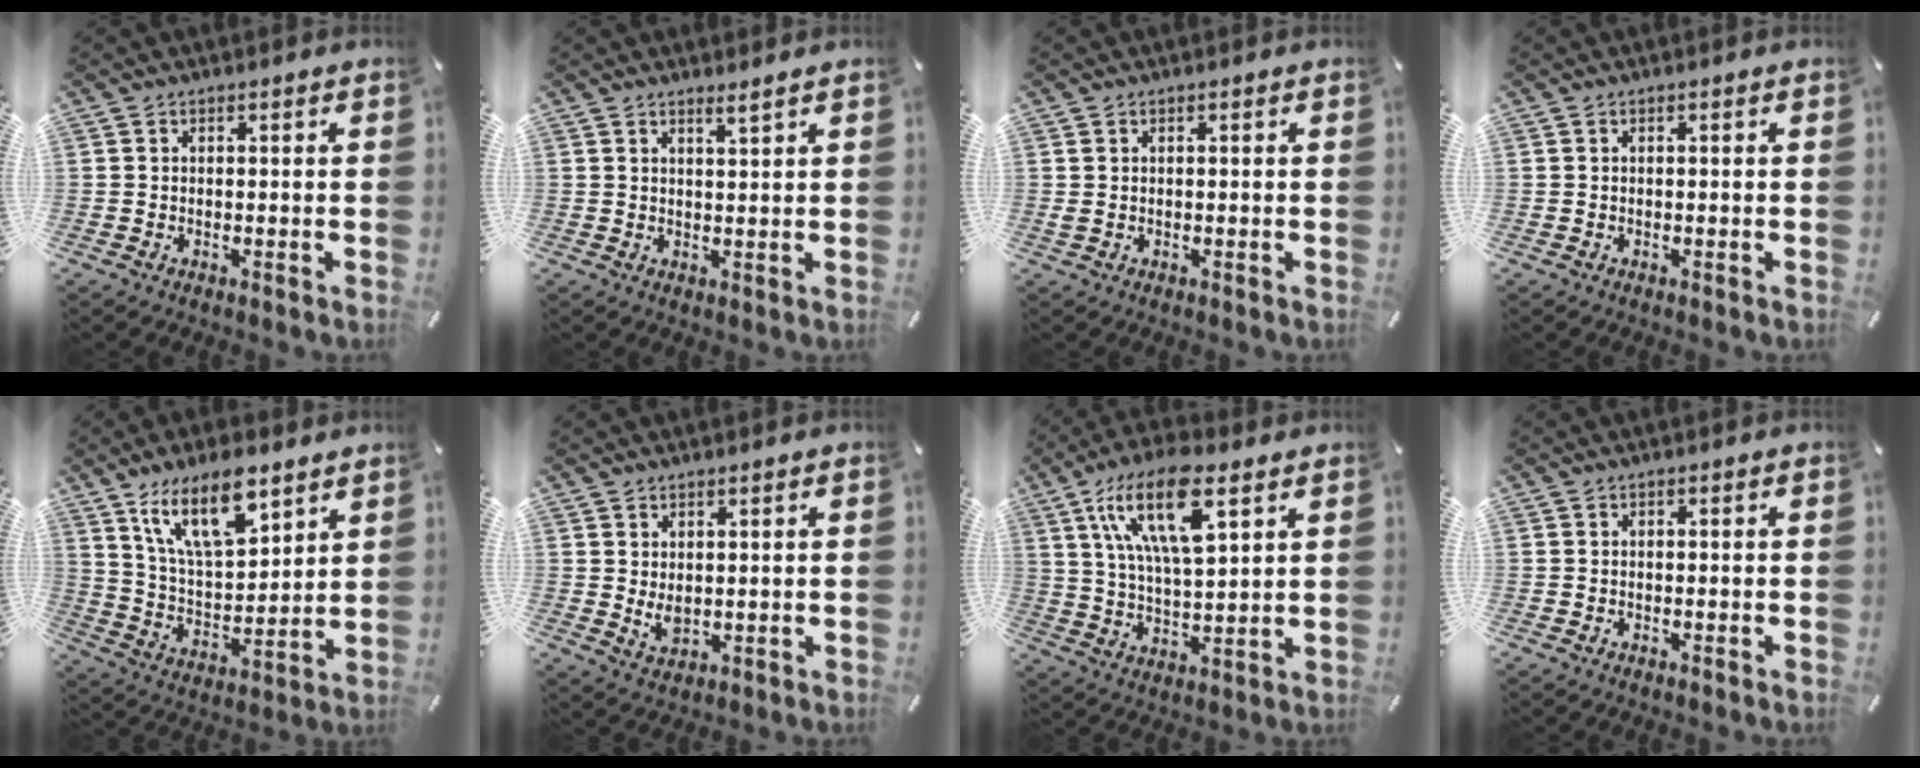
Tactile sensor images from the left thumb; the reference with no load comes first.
{"total": 2.2, "force": [2.0, -0.3, 0.9], "torque": [-0.020, -0.009, 0.036]}
{"total": 0.6, "force": [0.2, 0.3, 0.5], "torque": [-0.010, 0.001, 0.003]}
{"total": 0.0}
{"total": 15.9, "force": [10.5, 6.6, 9.9], "torque": [-0.194, -0.042, 0.185]}
{"total": 3.6, "force": [1.1, 2.4, 2.4], "torque": [-0.053, -0.004, 0.022]}
{"total": 17.4, "force": [9.2, 6.5, 13.4], "torque": [-0.267, -0.015, 0.155]}
{"total": 0.0}